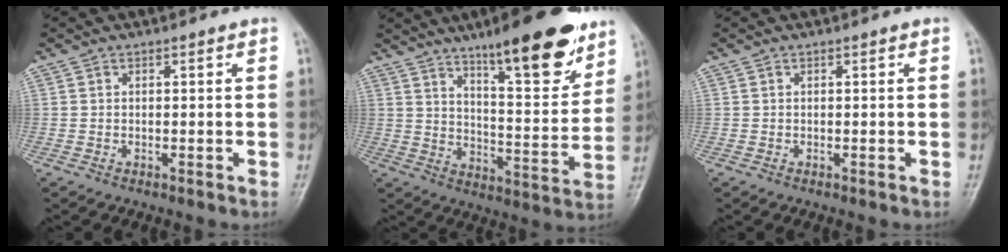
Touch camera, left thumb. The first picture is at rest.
{"total": 18.5, "force": [12.2, 4.8, 13.0], "torque": [-0.148, -0.069, 0.190]}
{"total": 0.0}